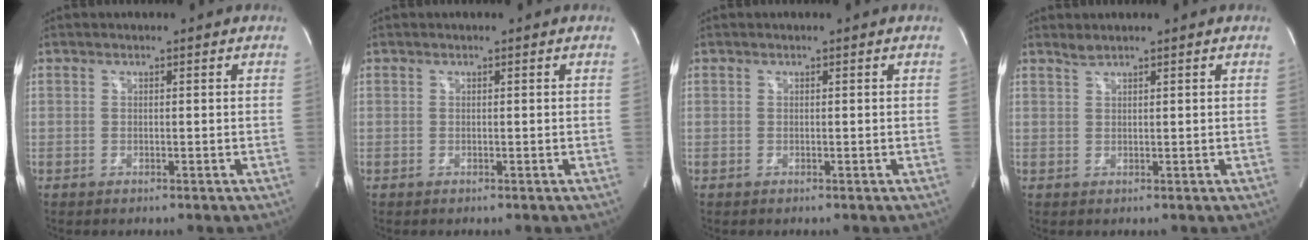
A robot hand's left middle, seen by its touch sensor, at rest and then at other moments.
{"total": 0.0}
{"total": 0.0}
{"total": 1.1, "force": [1.0, -0.2, 0.3], "torque": [-0.010, 0.003, 0.026]}